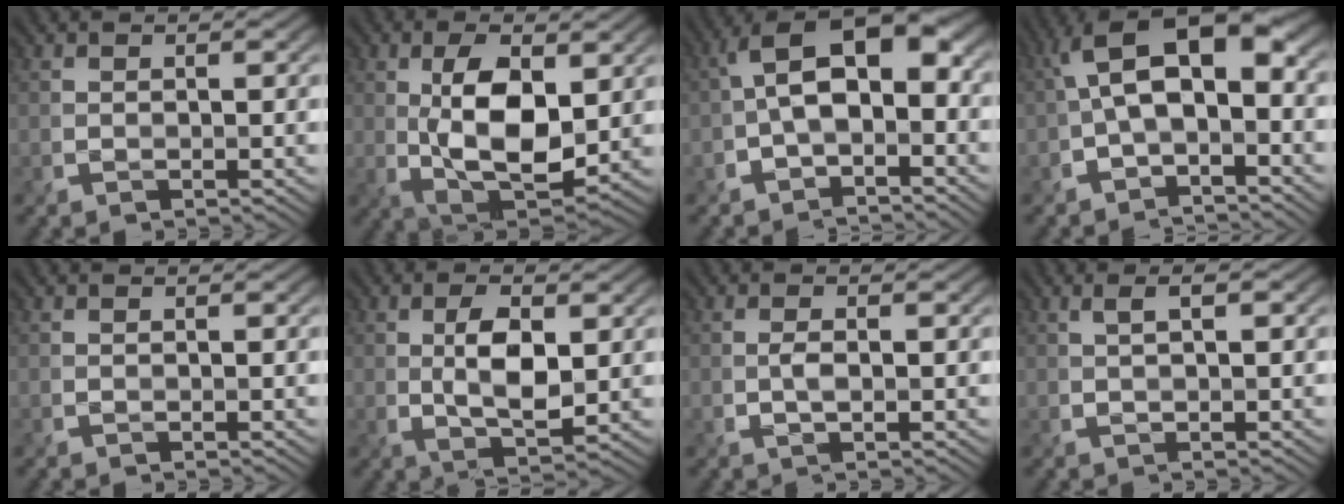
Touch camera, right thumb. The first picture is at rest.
{"total": 10.3, "force": [1.3, 5.2, 8.9], "torque": [-0.168, -0.006, 0.027]}
{"total": 9.1, "force": [-0.6, 5.0, 7.6], "torque": [-0.137, 0.018, -0.021]}
{"total": 9.9, "force": [-0.1, 5.1, 8.5], "torque": [-0.157, 0.015, -0.009]}
{"total": 0.0}
{"total": 6.0, "force": [0.7, 2.7, 5.3], "torque": [-0.096, -0.005, 0.014]}
{"total": 1.2, "force": [-0.3, 0.4, 1.1], "torque": [-0.024, 0.001, -0.006]}
{"total": 1.9, "force": [0.6, 0.3, 1.8], "torque": [-0.030, 0.002, 0.013]}